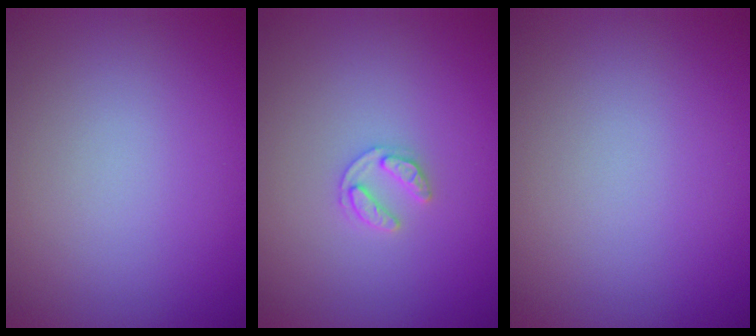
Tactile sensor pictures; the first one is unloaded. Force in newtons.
{"total": 1.6, "press": 1.6, "slide": 0.3}
{"total": 0.0}